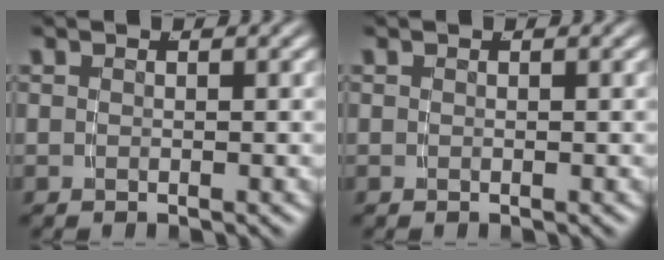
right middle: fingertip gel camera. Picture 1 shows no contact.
{"total": 0.0}